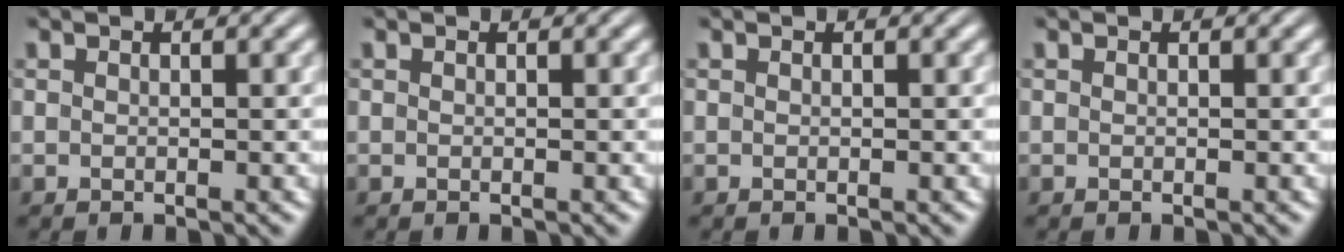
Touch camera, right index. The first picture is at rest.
{"total": 0.0}
{"total": 0.0}
{"total": 0.0}